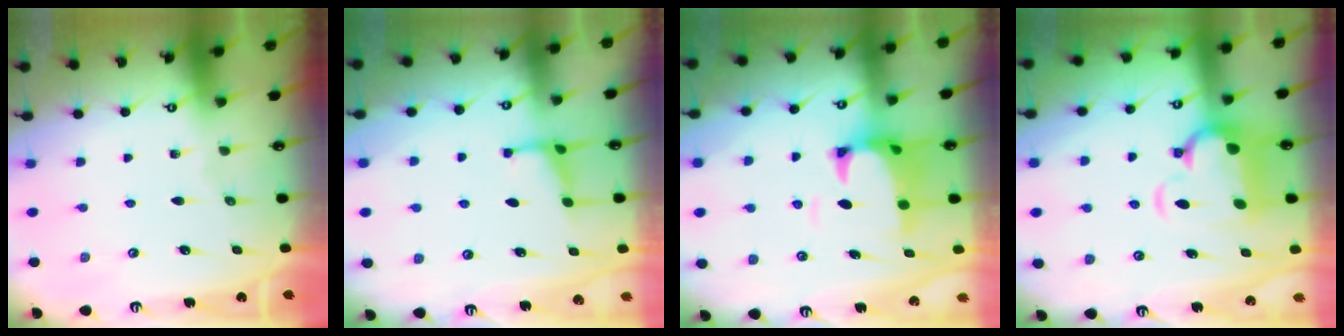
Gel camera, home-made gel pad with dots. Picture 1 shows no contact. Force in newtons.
{"total": 4.4, "press": 4.4, "slide": 0.2}
{"total": 2.7, "press": 2.5, "slide": 1.1}
{"total": 4.3, "press": 4.0, "slide": 1.5}